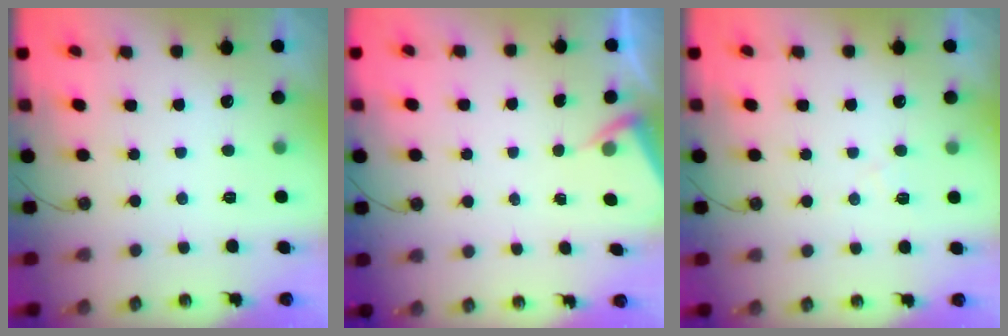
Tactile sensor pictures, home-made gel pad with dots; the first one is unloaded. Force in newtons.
{"total": 2.9, "press": 2.9, "slide": 0.4}
{"total": 7.4, "press": 7.4, "slide": 0.8}